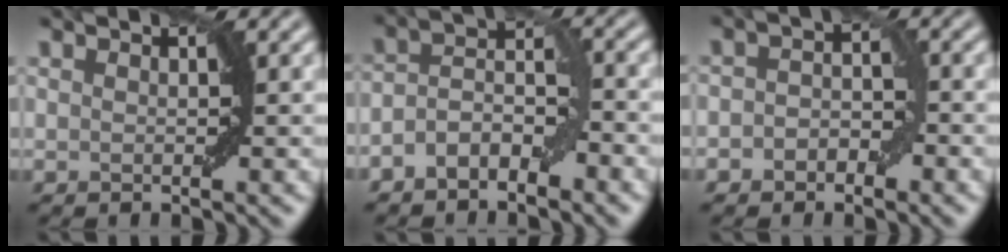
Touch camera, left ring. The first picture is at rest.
{"total": 4.0, "force": [-2.3, 1.9, 2.6], "torque": [-0.048, 0.014, -0.045]}
{"total": 2.3, "force": [-1.0, 1.6, 1.2], "torque": [-0.018, 0.007, -0.022]}